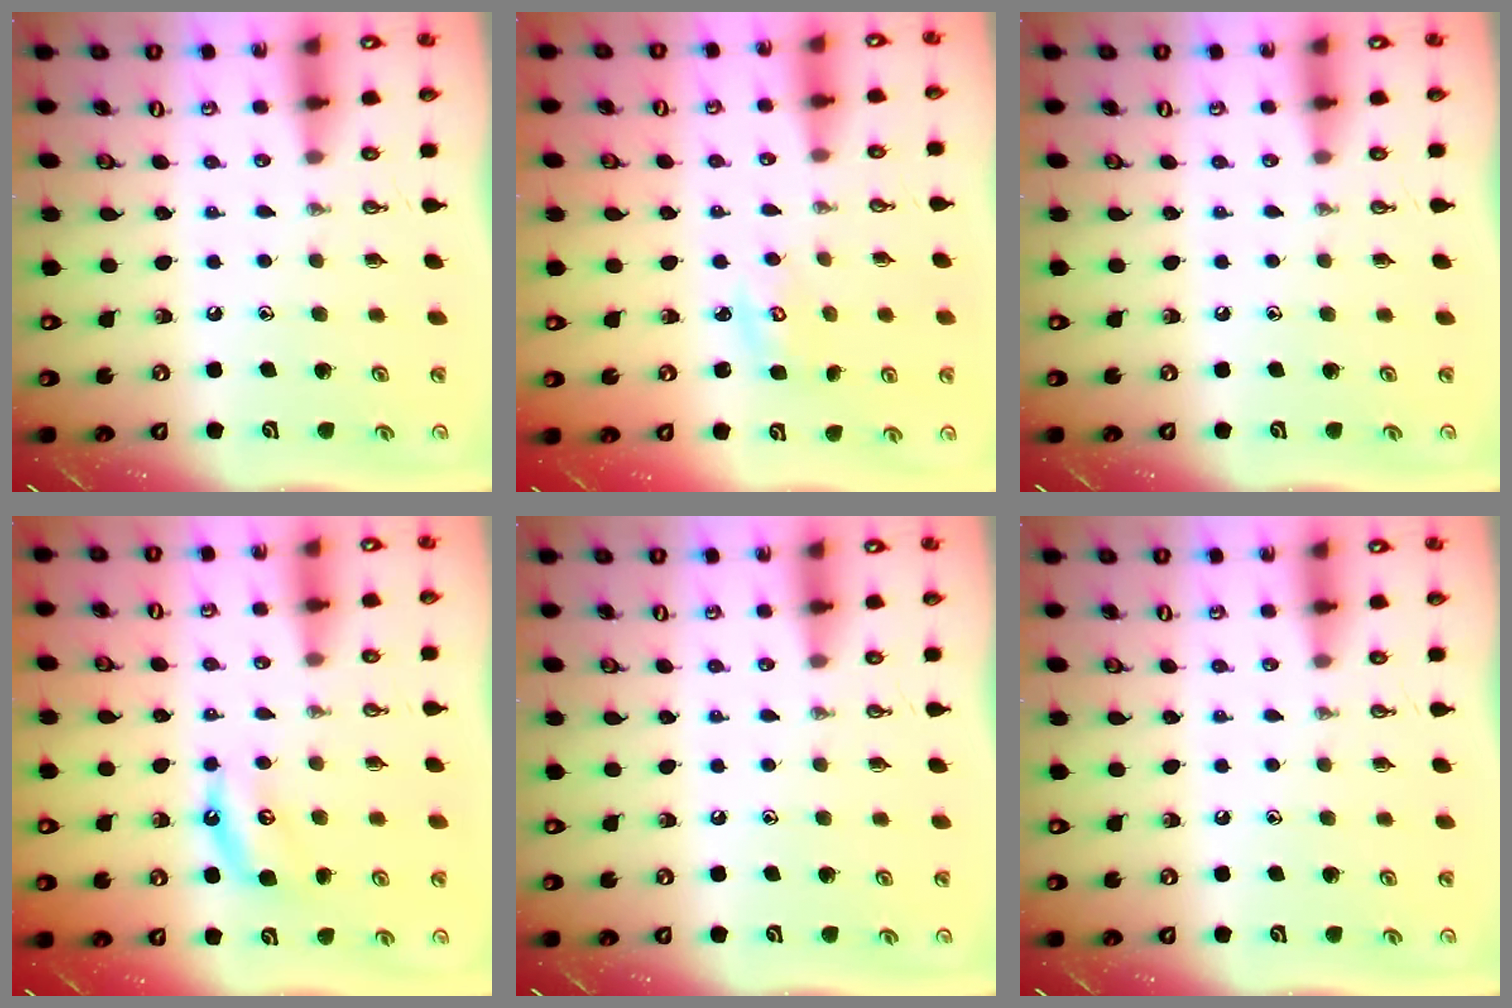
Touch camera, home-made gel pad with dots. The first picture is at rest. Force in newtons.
{"total": 2.7, "press": 2.7, "slide": 0.3}
{"total": 0.0}
{"total": 5.4, "press": 5.4, "slide": 0.6}
{"total": 0.0}
{"total": 0.0}